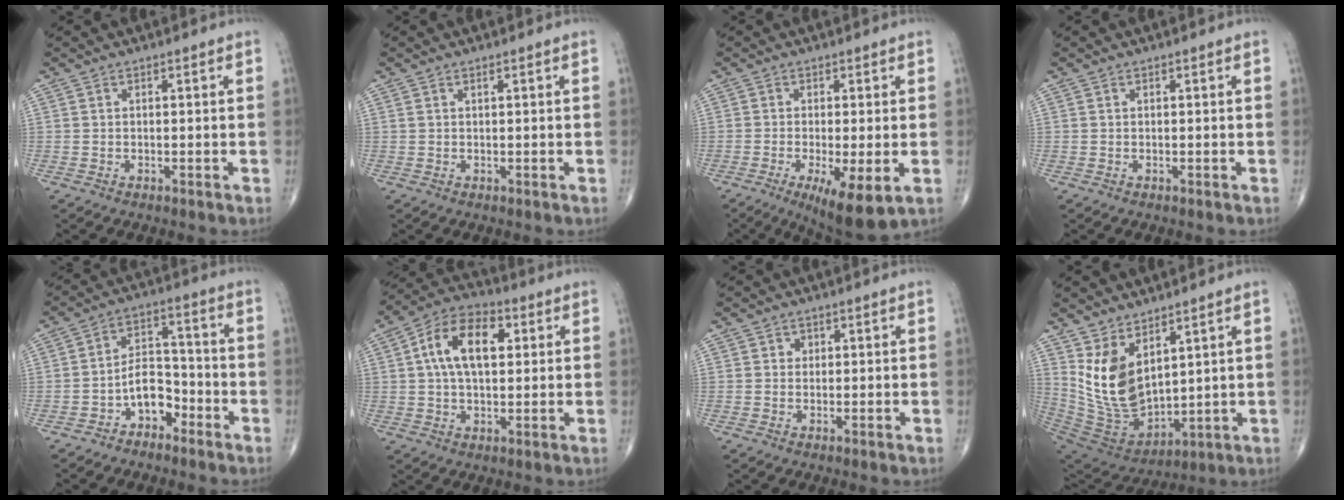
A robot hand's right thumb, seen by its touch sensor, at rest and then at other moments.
{"total": 0.5, "force": [0.4, 0.1, 0.4], "torque": [-0.010, 0.004, 0.008]}
{"total": 9.4, "force": [-3.2, 2.4, 8.5], "torque": [-0.138, -0.021, -0.048]}
{"total": 0.0}
{"total": 7.4, "force": [-4.0, 4.7, 4.1], "torque": [-0.039, 0.046, -0.075]}
{"total": 13.0, "force": [3.0, 7.3, 10.3], "torque": [-0.174, 0.019, 0.044]}
{"total": 1.3, "force": [0.3, 1.2, 0.3], "torque": [0.004, 0.001, 0.002]}
{"total": 13.3, "force": [5.5, 7.3, 9.7], "torque": [-0.163, -0.042, 0.135]}